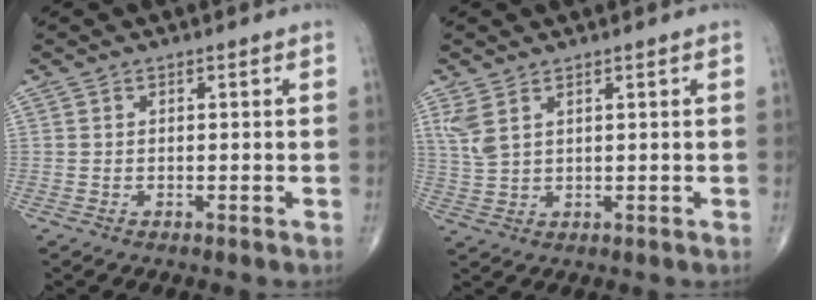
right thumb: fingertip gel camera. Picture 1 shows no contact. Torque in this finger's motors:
{"motor_torque": [0.35, 0.78, 0.72, 0.46, 0.02]}